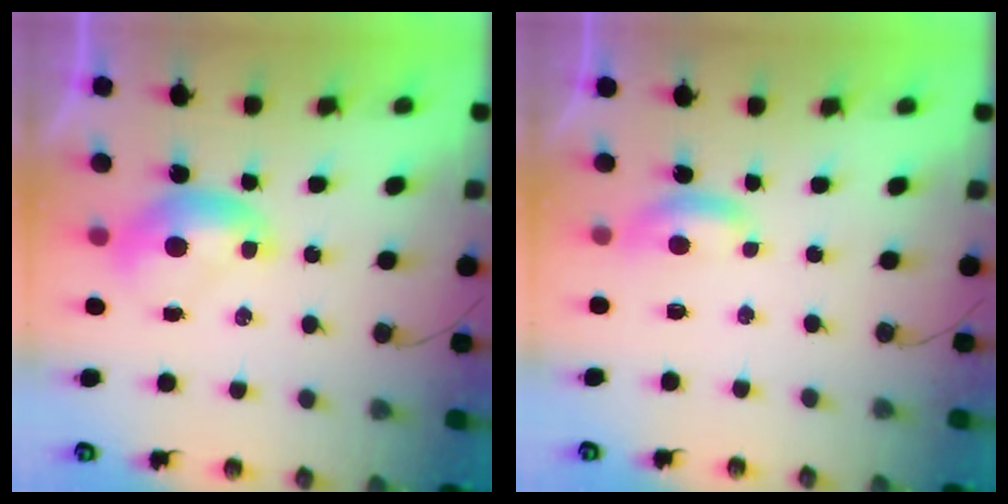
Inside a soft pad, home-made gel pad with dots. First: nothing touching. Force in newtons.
{"total": 2.5, "press": 2.5, "slide": 0.4}